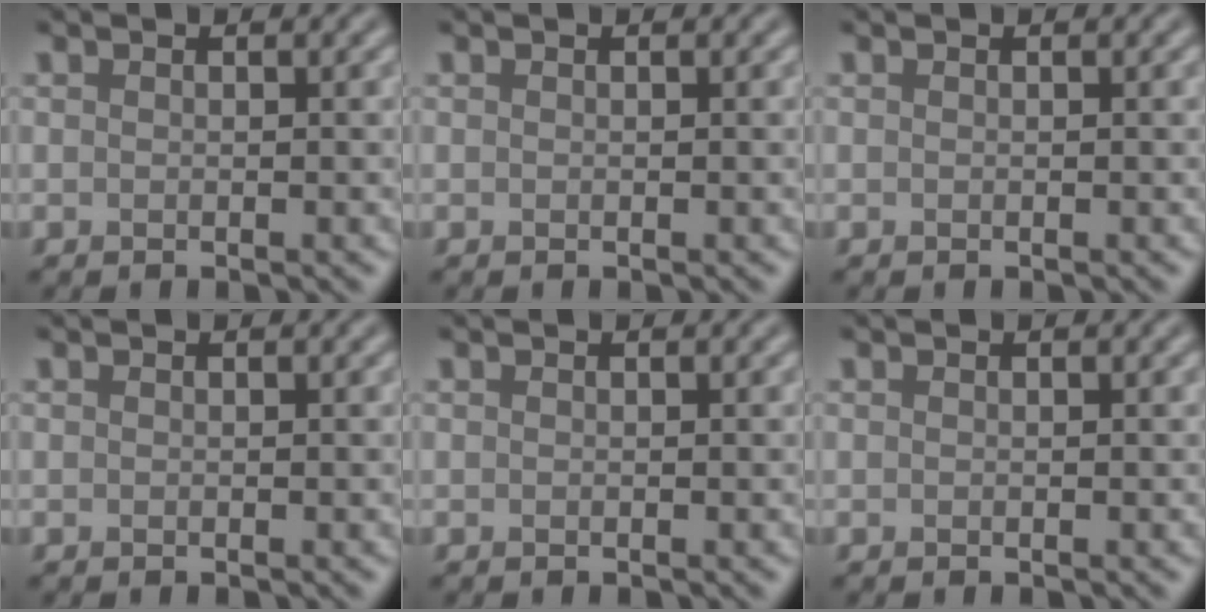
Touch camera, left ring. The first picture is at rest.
{"total": 0.0}
{"total": 0.0}
{"total": 0.0}
{"total": 0.0}
{"total": 0.0}